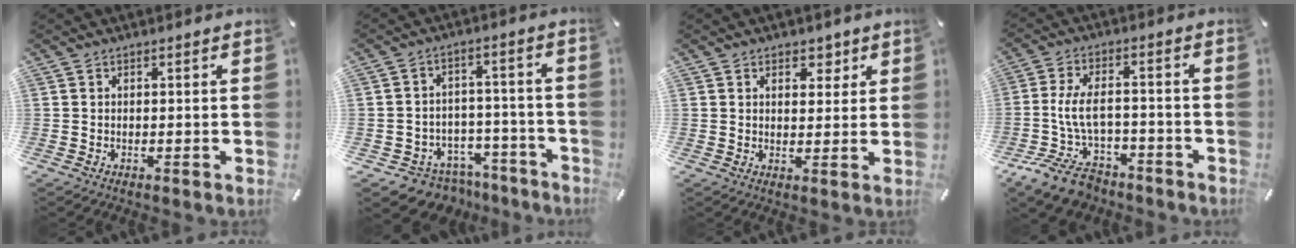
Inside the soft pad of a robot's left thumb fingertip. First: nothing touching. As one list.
[{"total": 7.3, "force": [-4.8, 5.4, 1.2], "torque": [-0.015, 0.031, -0.080]}, {"total": 4.4, "force": [2.1, 3.3, 1.9], "torque": [-0.006, -0.007, 0.029]}, {"total": 12.6, "force": [-4.8, 7.4, 9.0], "torque": [-0.184, 0.027, -0.082]}]